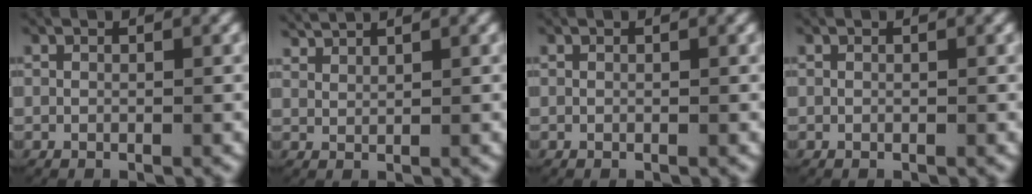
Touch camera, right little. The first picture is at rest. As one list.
[{"total": 2.4, "force": [2.1, 0.7, 0.9], "torque": [-0.012, 0.003, 0.041]}, {"total": 0.0}, {"total": 0.0}]